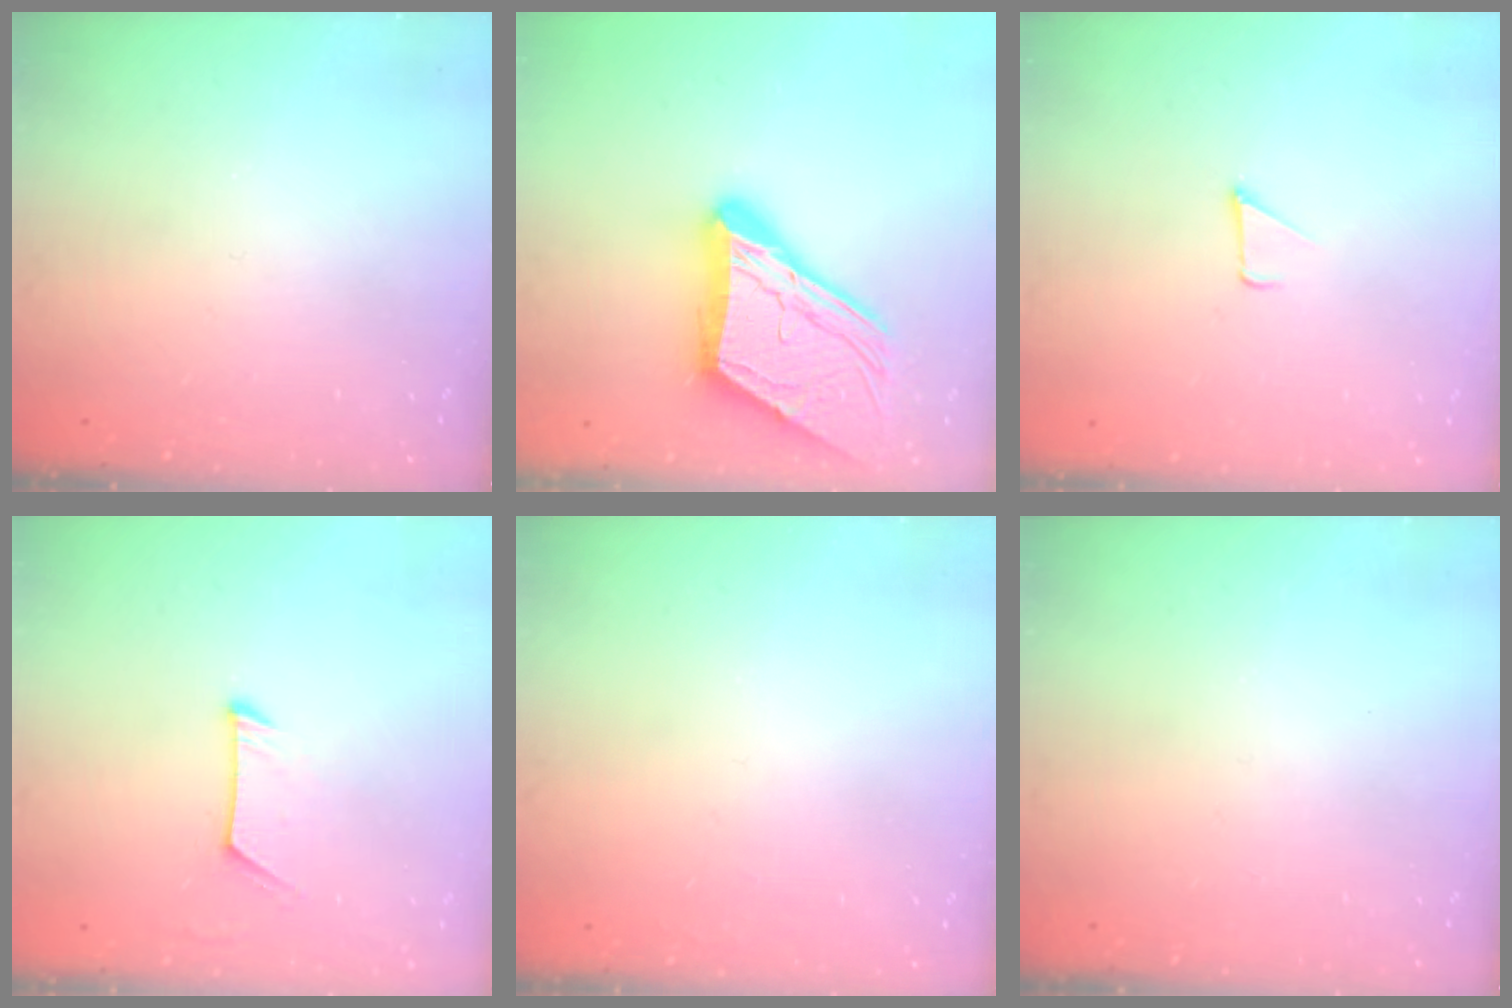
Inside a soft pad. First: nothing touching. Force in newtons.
{"total": 18.5, "press": 18.4, "slide": 1.9}
{"total": 1.2, "press": 1.2, "slide": 0.1}
{"total": 6.3, "press": 6.3, "slide": 0.5}
{"total": 1.5, "press": 1.5, "slide": 0.1}
{"total": 0.0}